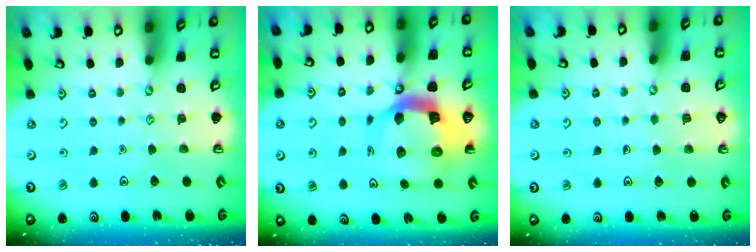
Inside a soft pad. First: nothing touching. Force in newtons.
{"total": 12.9, "press": 12.8, "slide": 1.6}
{"total": 3.5, "press": 3.5, "slide": 0.3}